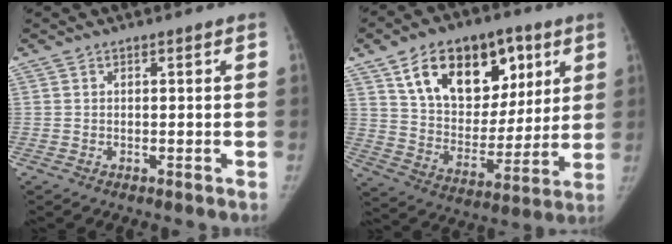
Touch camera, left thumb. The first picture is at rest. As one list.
[{"total": 21.9, "force": [10.3, 13.7, 13.5], "torque": [-0.165, -0.028, 0.176]}]